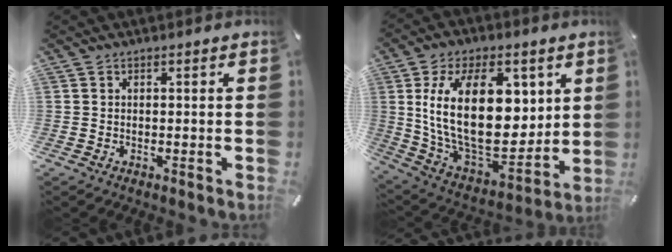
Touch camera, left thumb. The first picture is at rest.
{"total": 25.4, "force": [6.3, 15.2, 19.3], "torque": [-0.357, -0.039, 0.108]}